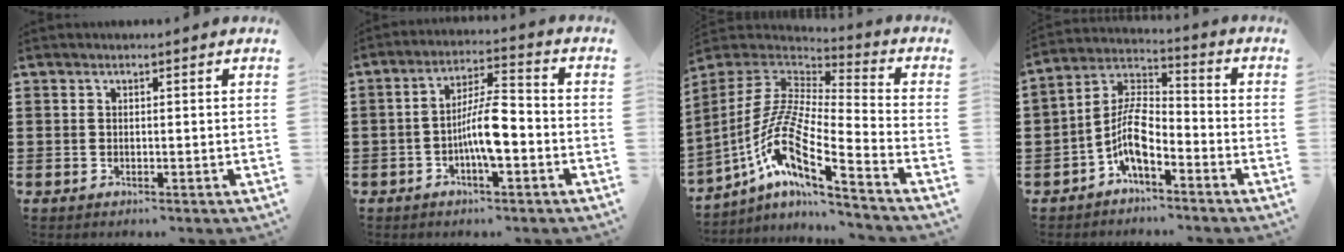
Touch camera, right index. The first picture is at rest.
{"total": 7.9, "force": [-2.1, 2.1, 7.4], "torque": [-0.146, 0.000, -0.043]}
{"total": 10.9, "force": [-5.9, 1.8, 9.0], "torque": [-0.209, -0.027, -0.131]}
{"total": 7.8, "force": [-4.0, 3.5, 5.7], "torque": [-0.127, 0.004, -0.080]}